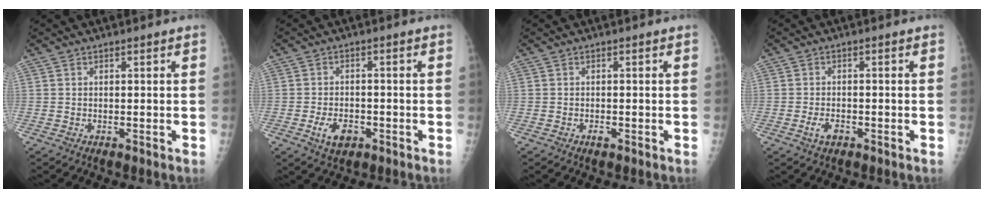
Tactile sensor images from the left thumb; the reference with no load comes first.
{"total": 5.2, "force": [-2.2, 3.2, 3.4], "torque": [-0.054, 0.008, -0.033]}
{"total": 0.9, "force": [-0.5, 0.5, 0.6], "torque": [-0.010, 0.000, -0.008]}
{"total": 2.7, "force": [-1.3, 1.6, 1.9], "torque": [-0.036, 0.005, -0.021]}